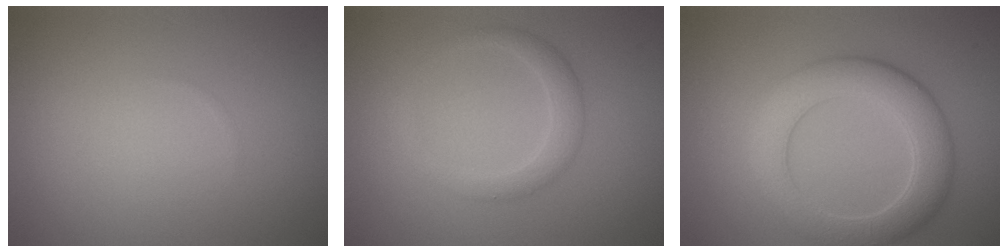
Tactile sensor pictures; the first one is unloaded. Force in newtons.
{"total": 2.2, "press": 2.2, "slide": 0.2}
{"total": 5.9, "press": 5.9, "slide": 0.1}